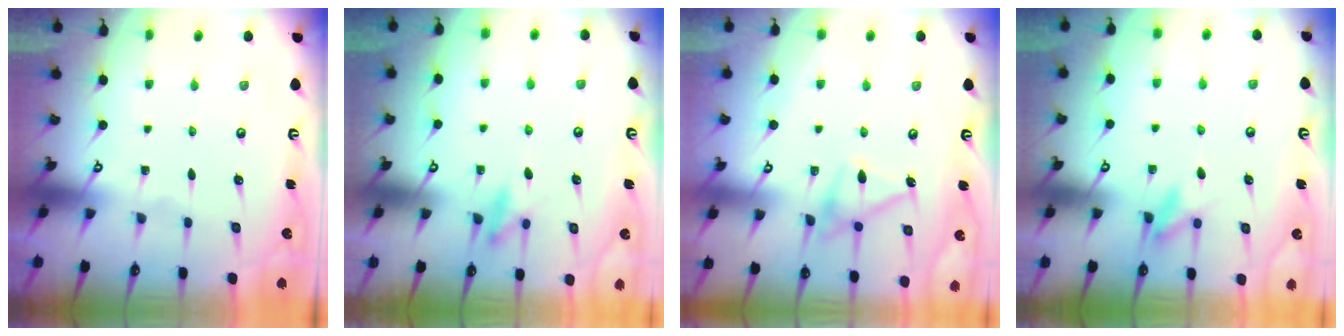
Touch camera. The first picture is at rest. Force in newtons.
{"total": 7.6, "press": 7.5, "slide": 1.2}
{"total": 14.5, "press": 14.5, "slide": 0.6}
{"total": 8.5, "press": 8.3, "slide": 1.9}